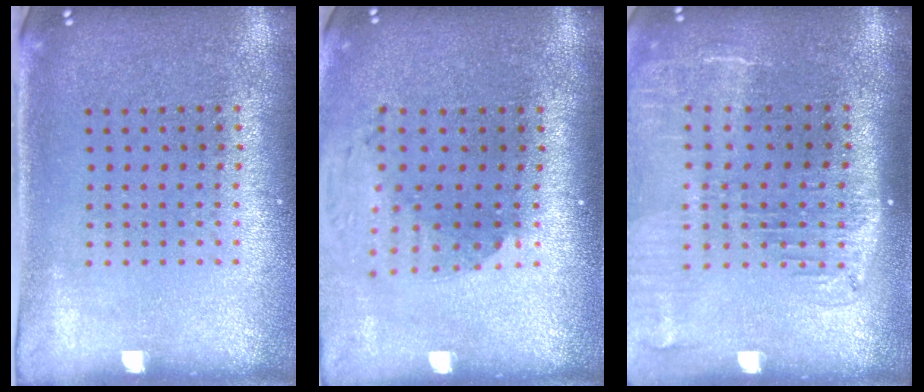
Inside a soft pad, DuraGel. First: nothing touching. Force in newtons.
{"total": 1.8, "press": 1.5, "slide": 1.1}
{"total": 2.3, "press": 1.9, "slide": 1.4}